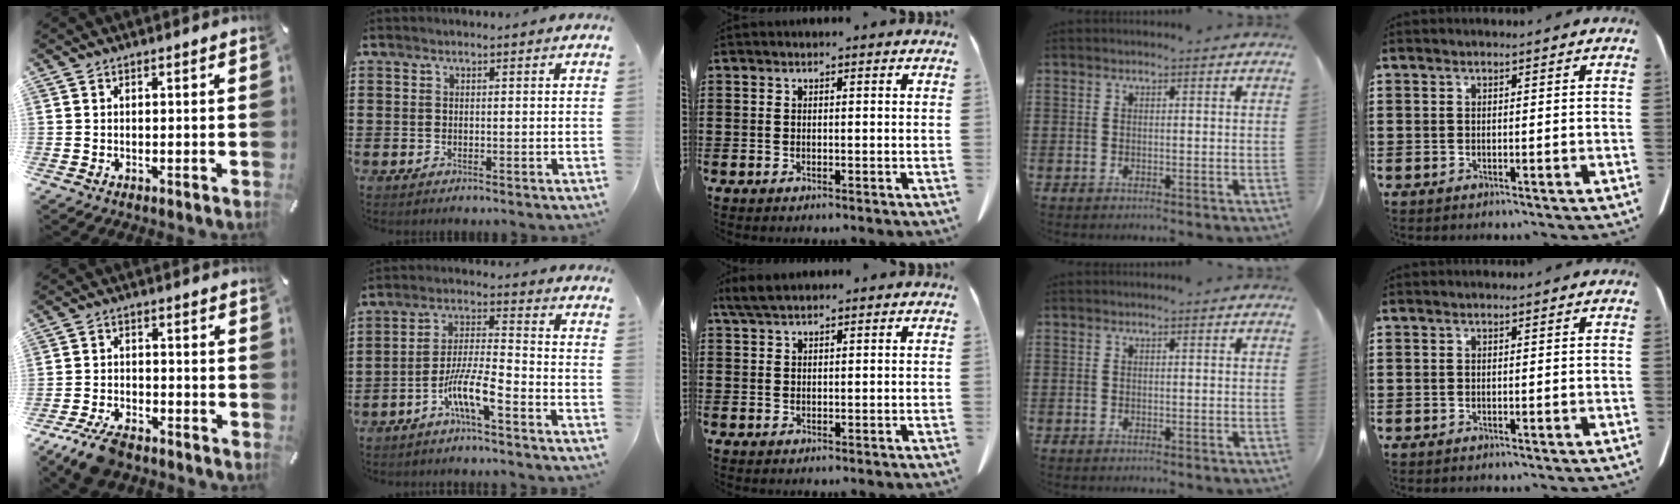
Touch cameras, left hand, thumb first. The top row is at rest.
{"thumb": {"total": 7.5, "force": [-5.7, 3.2, 3.8], "torque": [-0.084, 0.022, -0.108]}, "index": {"total": 8.2, "force": [-5.2, 1.2, 6.2], "torque": [-0.133, -0.003, -0.101]}, "middle": {"total": 3.0, "force": [2.3, 0.6, 1.8], "torque": [-0.041, 0.003, 0.043]}}